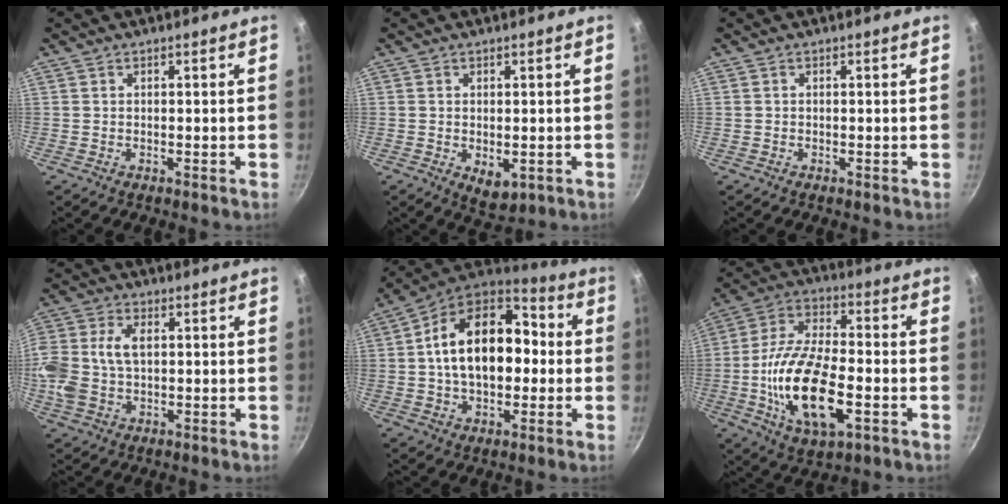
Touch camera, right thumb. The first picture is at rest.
{"total": 4.5, "force": [-0.7, 2.8, 3.5], "torque": [-0.045, -0.011, -0.003]}
{"total": 0.0}
{"total": 12.1, "force": [0.9, 8.0, 9.0], "torque": [-0.194, 0.019, 0.009]}
{"total": 20.5, "force": [0.6, 13.5, 15.5], "torque": [-0.233, 0.042, -0.005]}
{"total": 19.6, "force": [-4.7, 9.0, 16.8], "torque": [-0.312, 0.018, -0.091]}